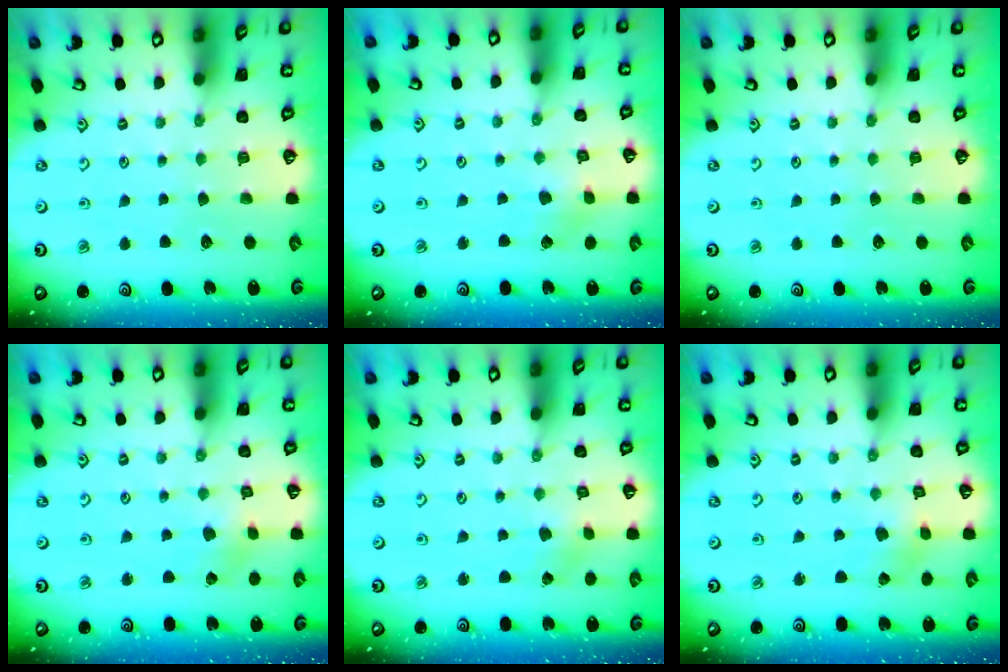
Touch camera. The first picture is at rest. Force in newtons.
{"total": 2.7, "press": 2.7, "slide": 0.1}
{"total": 0.0}
{"total": 1.9, "press": 1.9, "slide": 0.2}
{"total": 0.8, "press": 0.7, "slide": 0.2}
{"total": 1.4, "press": 1.4, "slide": 0.2}